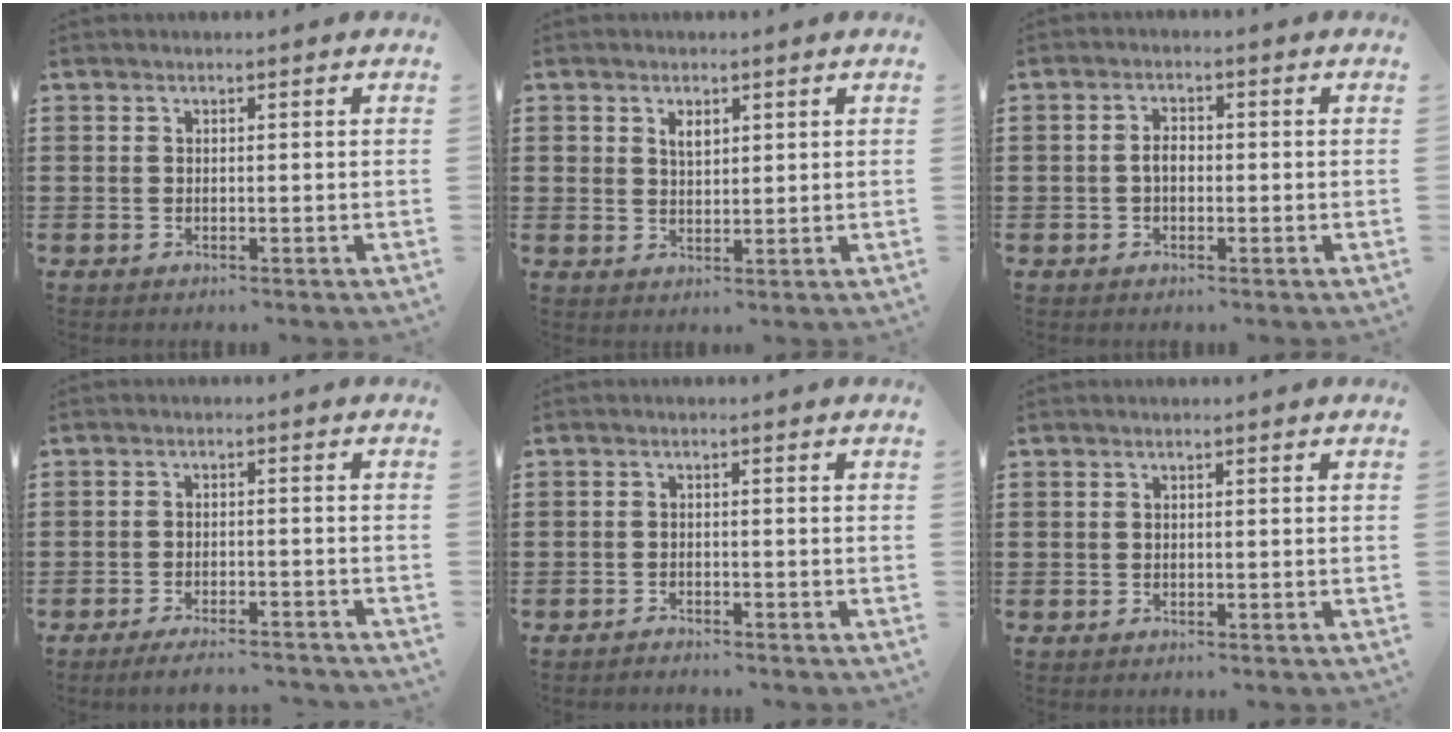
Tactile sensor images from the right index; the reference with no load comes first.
{"total": 2.5, "force": [1.5, 1.5, 1.3], "torque": [-0.021, 0.002, 0.026]}
{"total": 1.9, "force": [-0.2, 0.9, 1.7], "torque": [-0.031, 0.004, -0.004]}
{"total": 3.1, "force": [-3.0, -0.1, 0.9], "torque": [-0.016, -0.002, -0.058]}
{"total": 1.5, "force": [-1.5, -0.1, -0.1], "torque": [-0.002, 0.001, -0.031]}
{"total": 0.0}